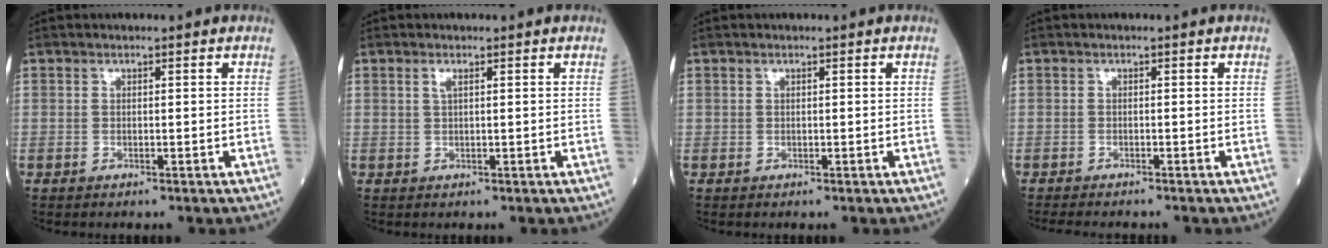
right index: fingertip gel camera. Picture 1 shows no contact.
{"total": 1.0, "force": [0.5, 0.1, 0.9], "torque": [-0.025, 0.002, 0.010]}
{"total": 0.0}
{"total": 5.5, "force": [-4.8, 0.9, 2.4], "torque": [-0.033, -0.010, -0.069]}